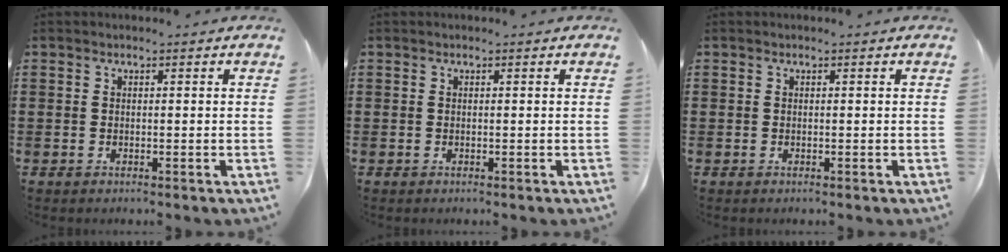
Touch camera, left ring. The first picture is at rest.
{"total": 0.0}
{"total": 0.0}